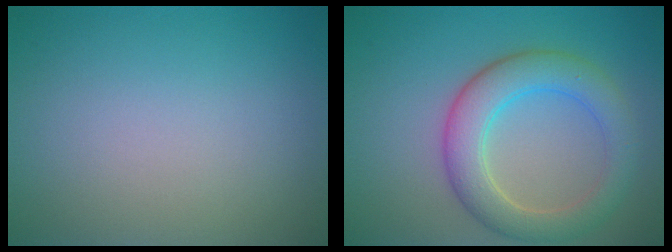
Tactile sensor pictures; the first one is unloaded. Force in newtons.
{"total": 5.4, "press": 5.4, "slide": 0.3}